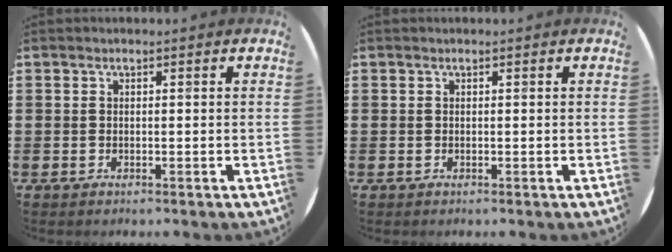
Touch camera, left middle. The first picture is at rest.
{"total": 0.0}